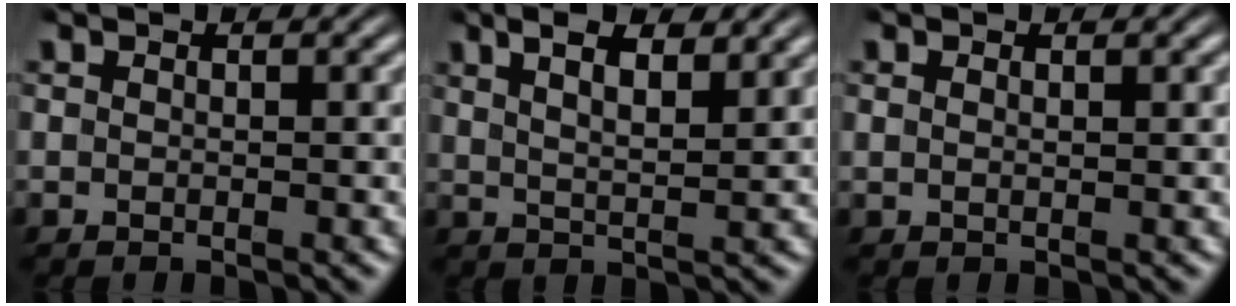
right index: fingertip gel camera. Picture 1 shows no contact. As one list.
[{"total": 6.6, "force": [3.8, 3.1, 4.4], "torque": [-0.052, 0.022, 0.049]}, {"total": 0.6, "force": [0.4, -0.1, 0.4], "torque": [-0.005, -0.002, 0.010]}]